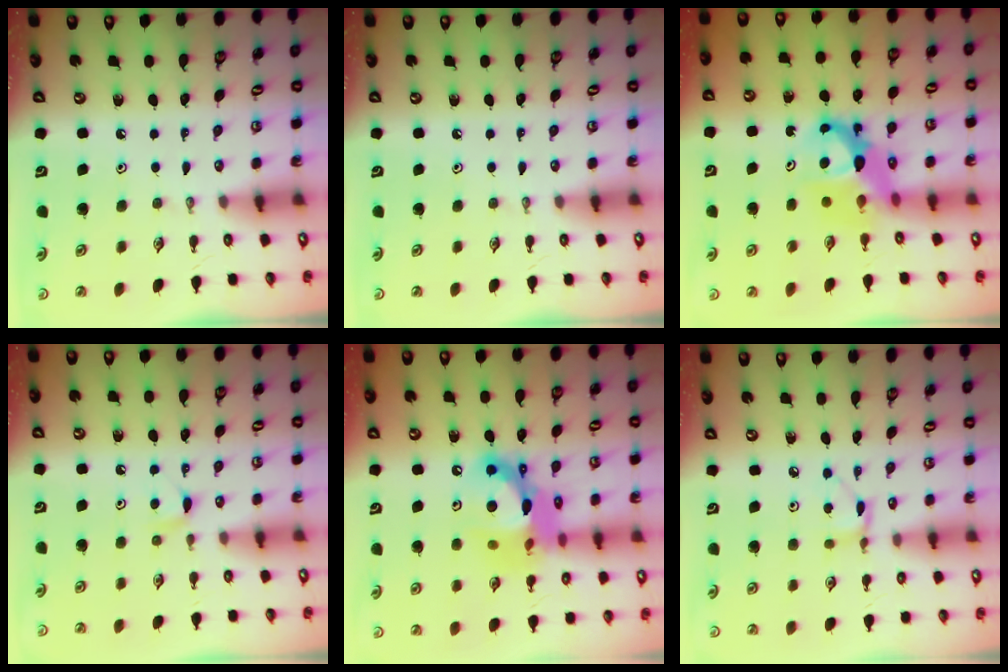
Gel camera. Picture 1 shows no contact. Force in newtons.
{"total": 0.0}
{"total": 8.3, "press": 8.2, "slide": 0.8}
{"total": 4.7, "press": 4.7, "slide": 0.5}
{"total": 18.9, "press": 18.8, "slide": 1.2}
{"total": 4.2, "press": 4.2, "slide": 0.5}